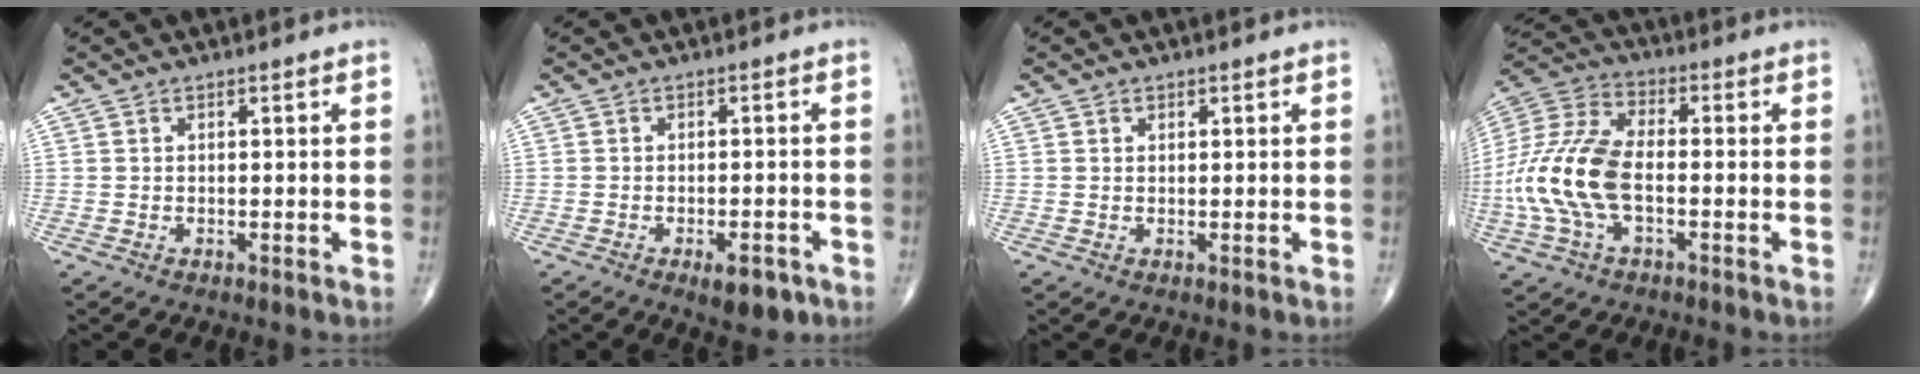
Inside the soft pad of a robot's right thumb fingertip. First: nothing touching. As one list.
[{"total": 5.0, "force": [-2.6, 2.1, 3.7], "torque": [-0.047, 0.007, -0.030]}, {"total": 0.6, "force": [0.4, 0.5, 0.1], "torque": [0.005, -0.002, 0.004]}, {"total": 16.5, "force": [-2.9, 8.6, 13.8], "torque": [-0.312, 0.029, -0.056]}]